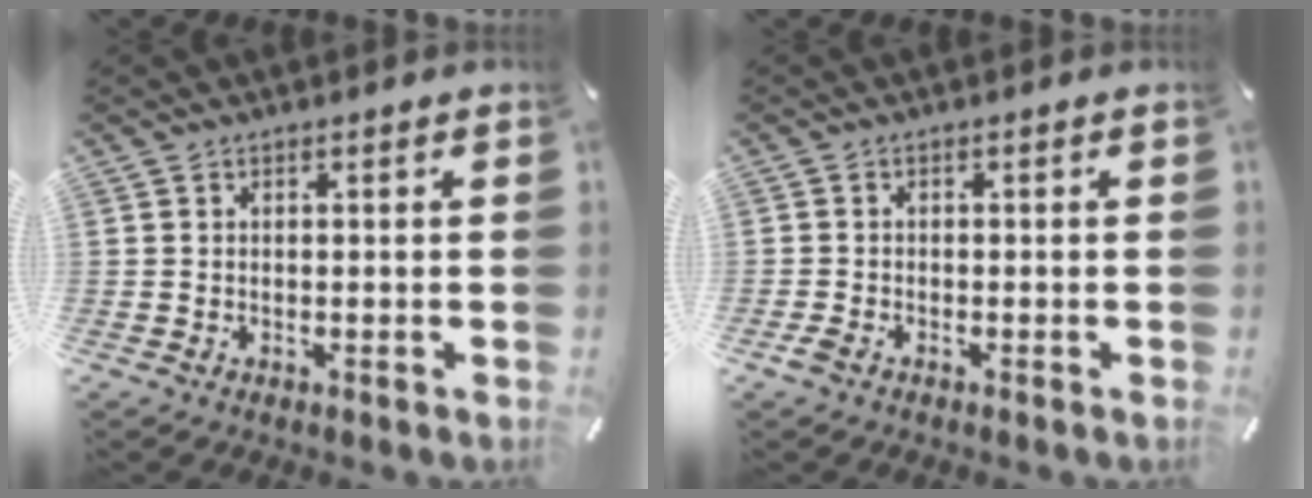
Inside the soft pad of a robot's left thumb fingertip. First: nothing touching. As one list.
[{"total": 1.5, "force": [-1.0, 0.8, 0.7], "torque": [-0.019, 0.000, -0.022]}]